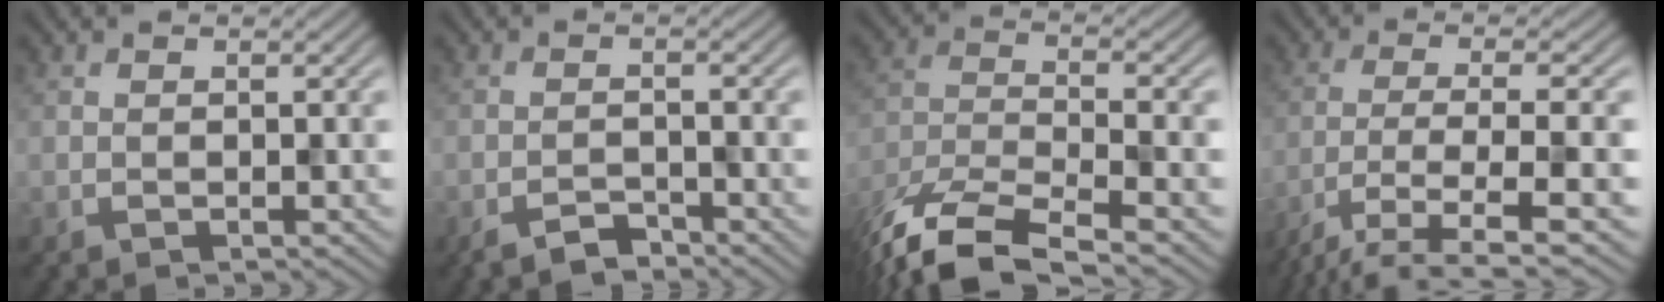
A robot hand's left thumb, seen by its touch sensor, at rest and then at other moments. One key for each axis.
{"total": 2.1, "fx": -2.1, "fy": 0.2, "fz": 0.1, "tx": 0.000, "ty": 0.006, "tz": -0.038}
{"total": 11.4, "fx": -9.0, "fy": 3.5, "fz": 6.1, "tx": -0.138, "ty": -0.022, "tz": -0.166}
{"total": 8.0, "fx": -4.7, "fy": 1.8, "fz": 6.2, "tx": -0.107, "ty": -0.011, "tz": -0.079}